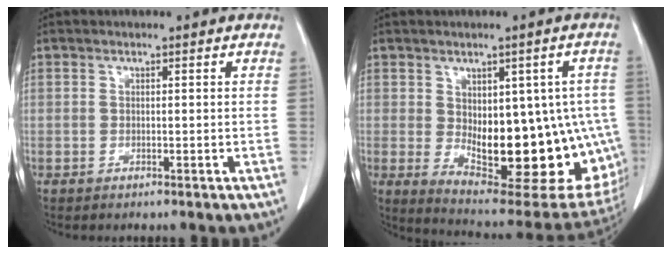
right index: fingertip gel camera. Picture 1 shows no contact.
{"total": 21.4, "force": [-2.7, 9.5, 18.9], "torque": [-0.192, 0.004, -0.005]}